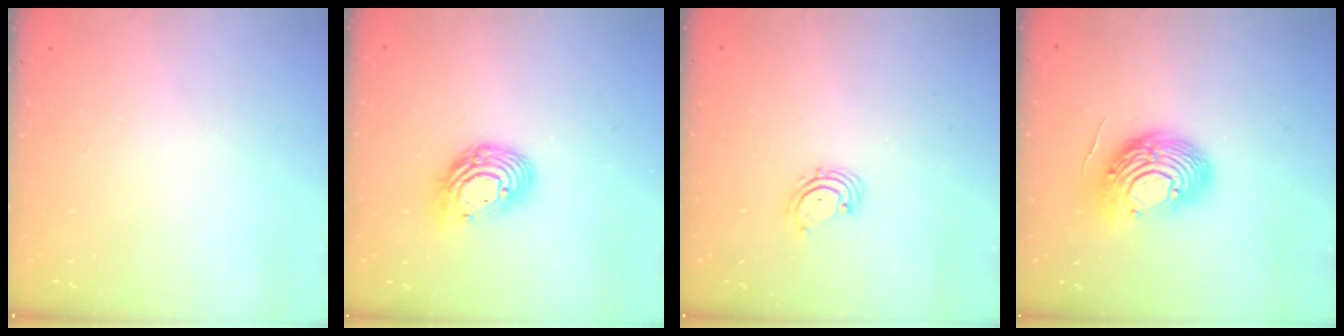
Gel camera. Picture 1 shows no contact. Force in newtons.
{"total": 11.6, "press": 11.5, "slide": 1.2}
{"total": 2.0, "press": 2.0, "slide": 0.4}
{"total": 15.9, "press": 15.9, "slide": 1.3}